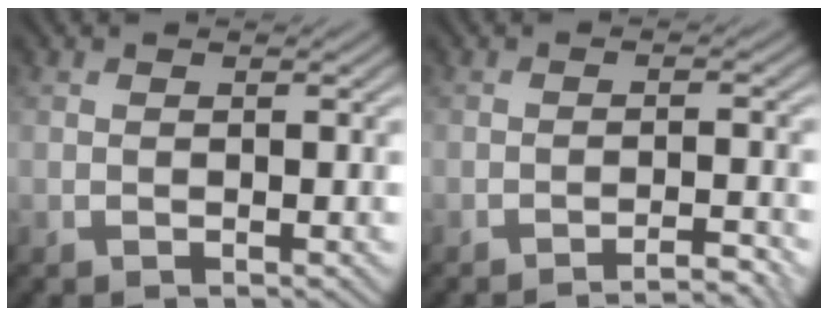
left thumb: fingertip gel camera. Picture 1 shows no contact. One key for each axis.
{"total": 3.6, "fx": -2.9, "fy": 0.3, "fz": 2.2, "tx": -0.027, "ty": 0.016, "tz": -0.054}